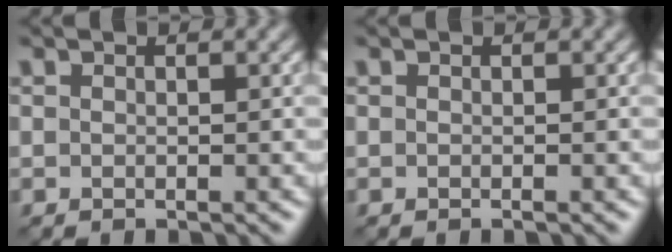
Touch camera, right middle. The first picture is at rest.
{"total": 0.0}